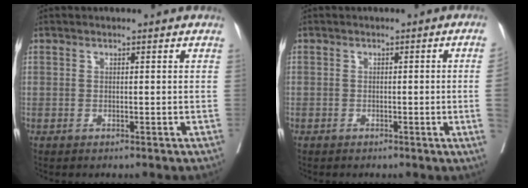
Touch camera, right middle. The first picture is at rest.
{"total": 3.3, "force": [-0.4, -1.3, 3.0], "torque": [-0.036, -0.004, -0.005]}